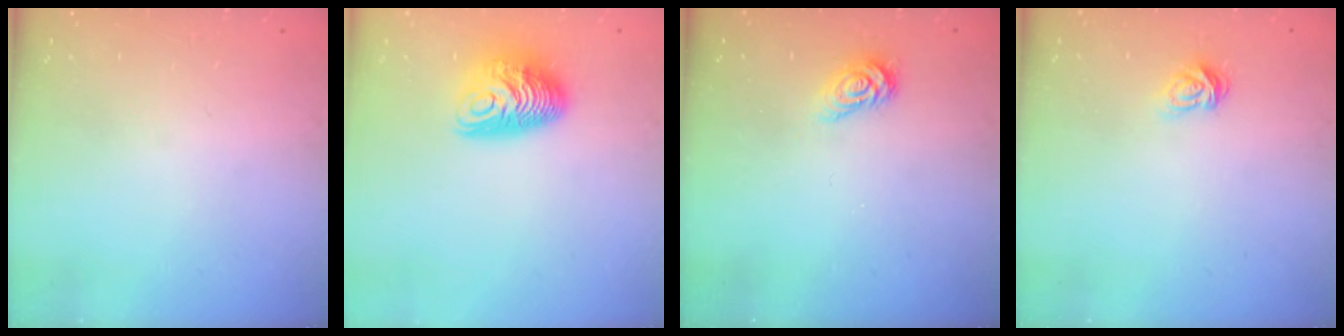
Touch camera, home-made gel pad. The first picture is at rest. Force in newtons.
{"total": 10.3, "press": 10.3, "slide": 0.5}
{"total": 4.5, "press": 4.5, "slide": 0.5}
{"total": 4.7, "press": 4.7, "slide": 0.5}